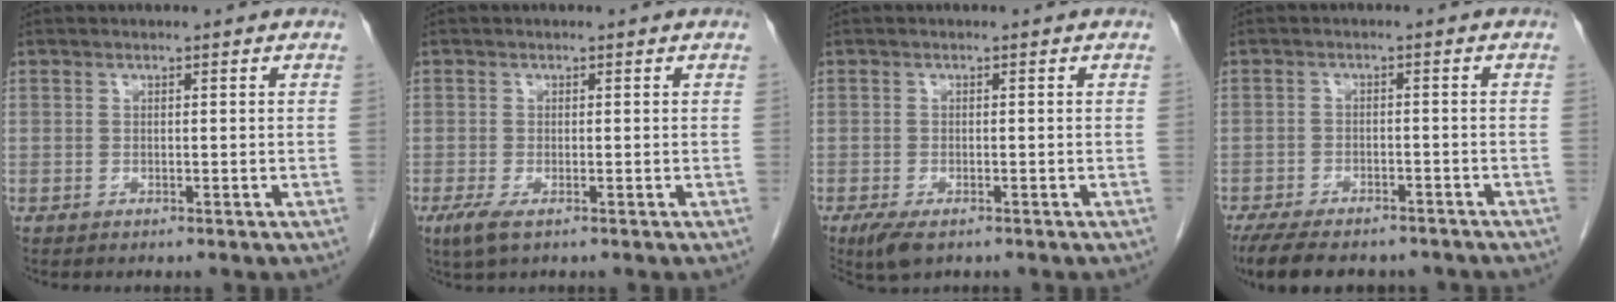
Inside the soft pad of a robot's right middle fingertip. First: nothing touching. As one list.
[{"total": 2.6, "force": [-1.4, 0.7, 2.2], "torque": [-0.048, -0.008, -0.024]}, {"total": 3.7, "force": [-2.3, 1.4, 2.5], "torque": [-0.055, -0.009, -0.037]}, {"total": 12.8, "force": [-10.4, 4.6, 5.9], "torque": [-0.113, -0.007, -0.148]}]